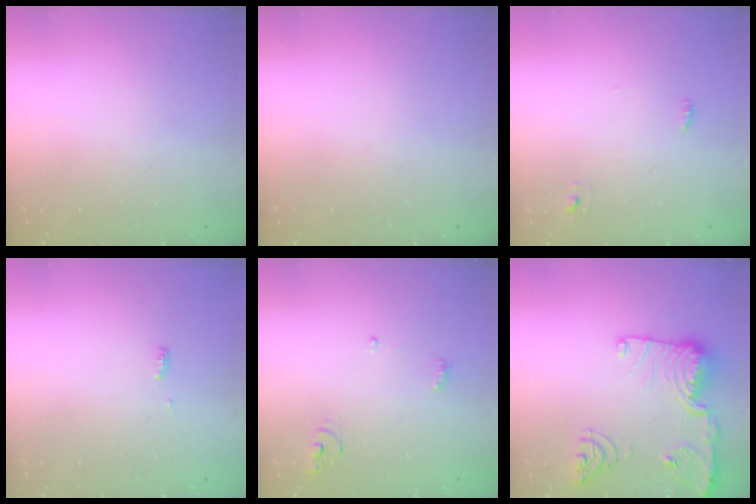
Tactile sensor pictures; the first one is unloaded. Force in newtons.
{"total": 0.0}
{"total": 3.0, "press": 2.8, "slide": 1.2}
{"total": 3.6, "press": 3.6, "slide": 0.5}
{"total": 4.6, "press": 4.5, "slide": 0.3}
{"total": 19.6, "press": 18.8, "slide": 5.6}